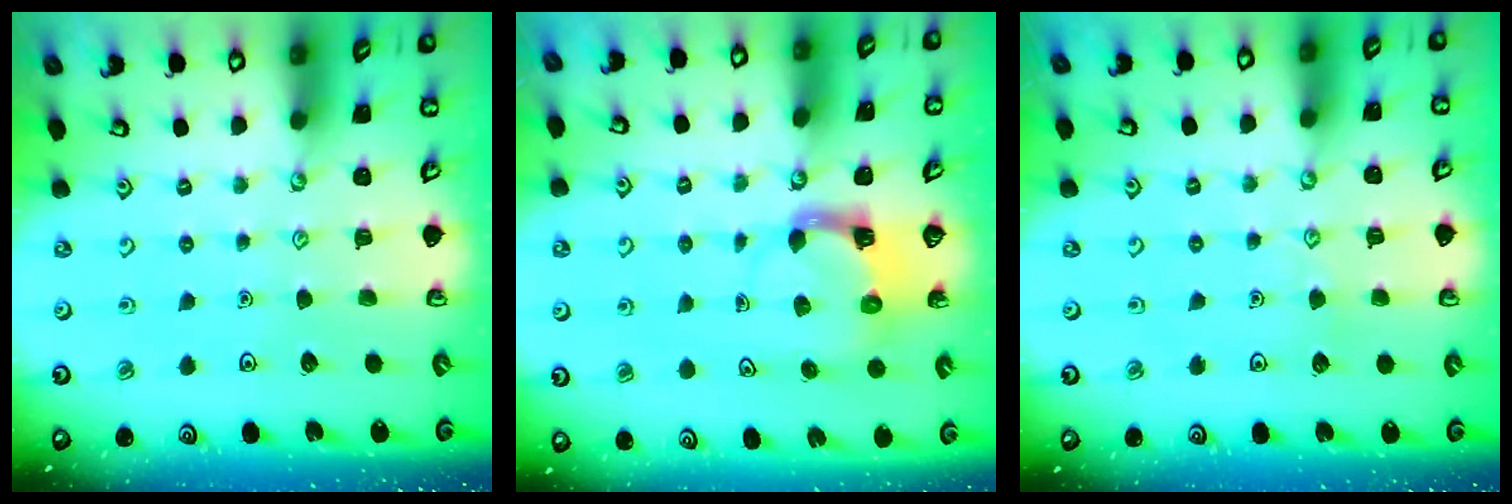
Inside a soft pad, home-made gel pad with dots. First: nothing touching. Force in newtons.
{"total": 4.0, "press": 3.9, "slide": 0.4}
{"total": 3.5, "press": 3.5, "slide": 0.4}